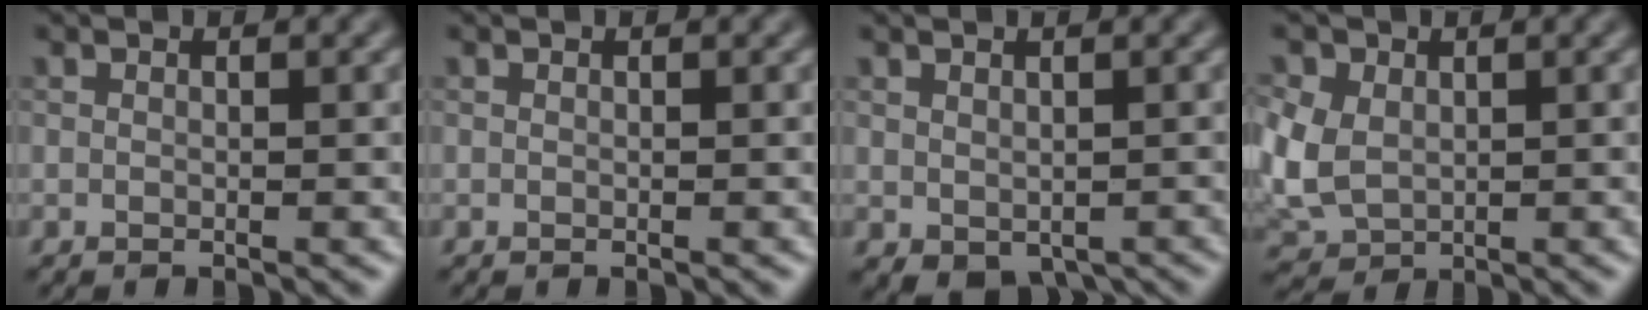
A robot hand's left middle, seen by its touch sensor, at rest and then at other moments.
{"total": 0.0}
{"total": 2.4, "force": [-0.6, 1.6, 1.6], "torque": [-0.025, -0.015, 0.002]}
{"total": 5.4, "force": [0.5, 4.2, 3.3], "torque": [-0.099, 0.000, 0.009]}